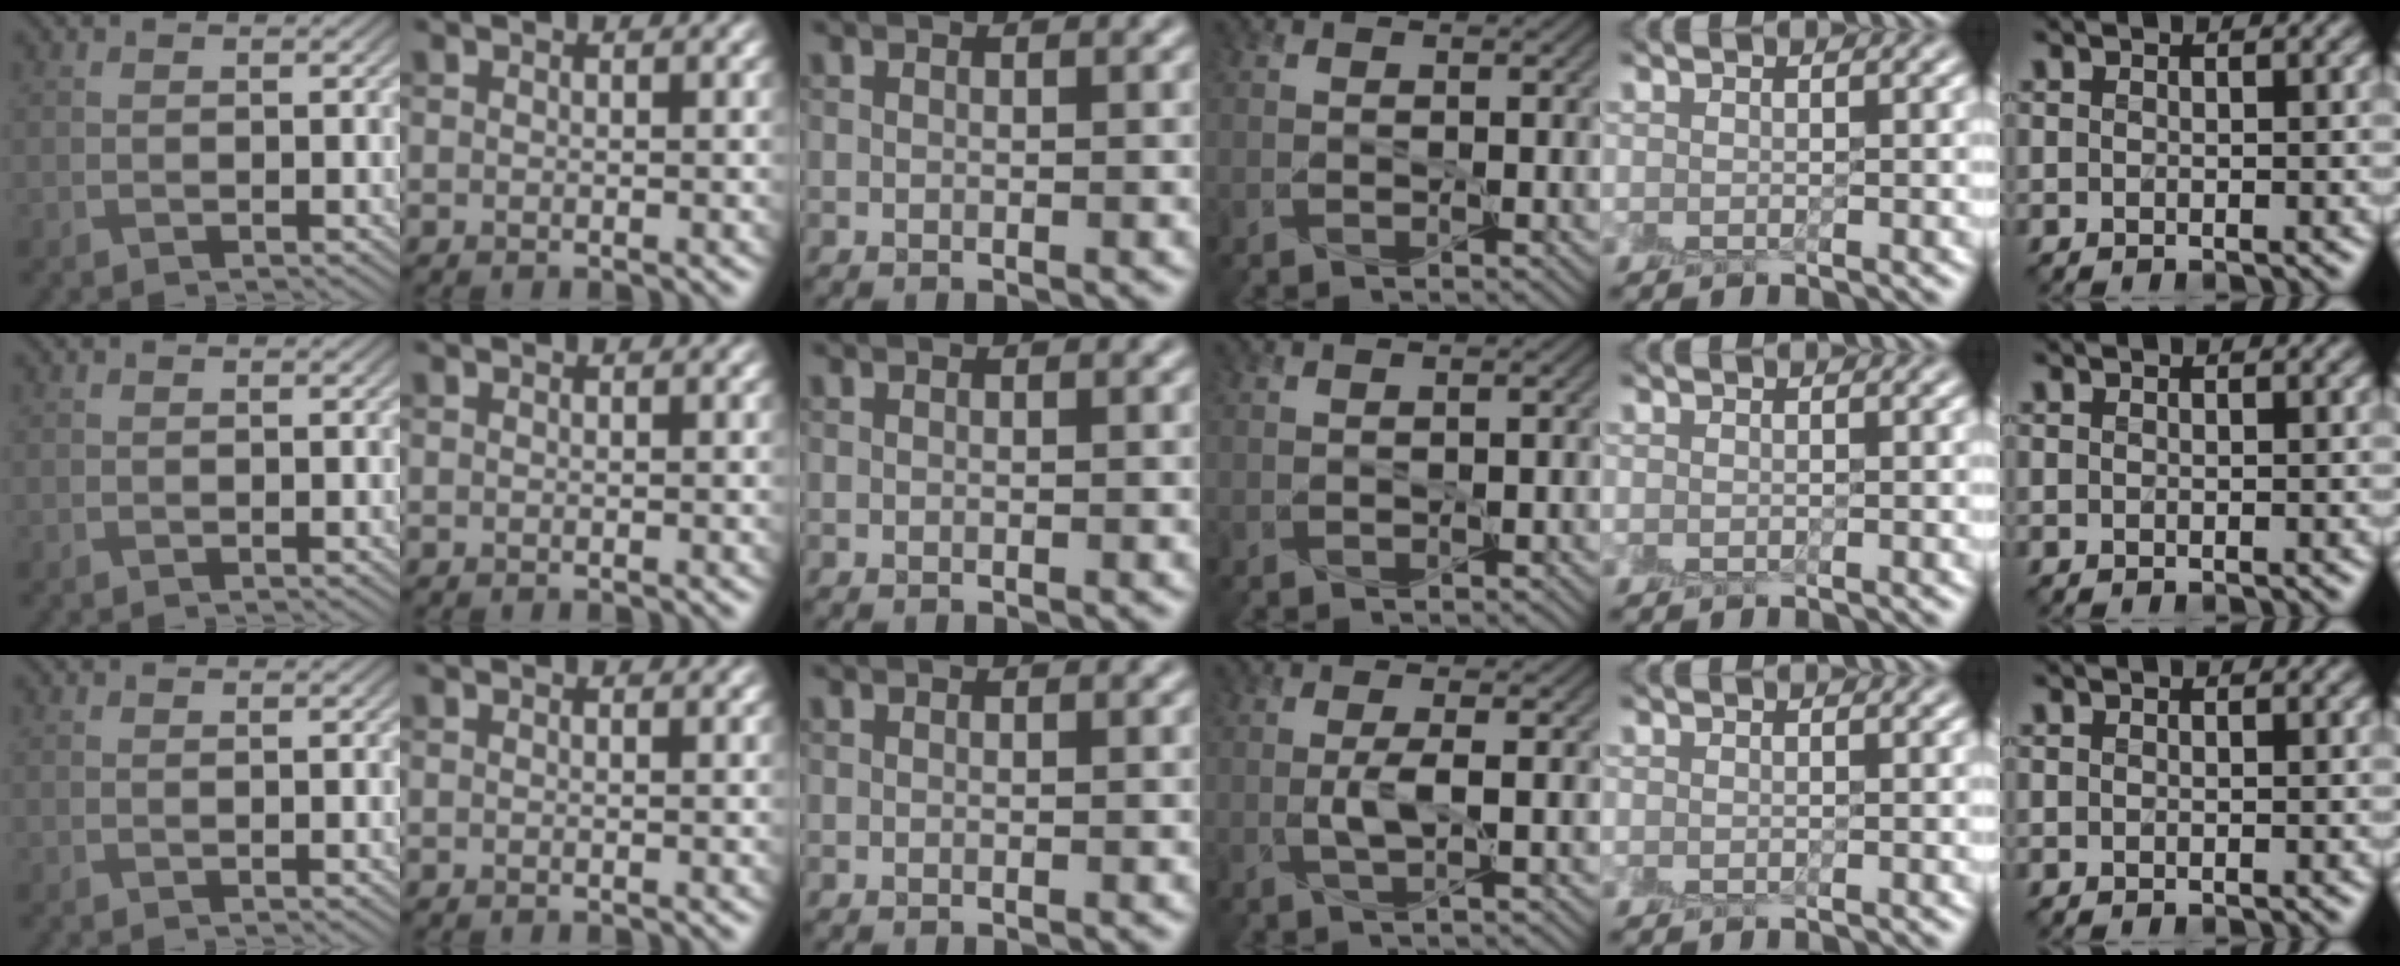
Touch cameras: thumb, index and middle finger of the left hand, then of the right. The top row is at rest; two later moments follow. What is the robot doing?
{"motion": "peel", "object": "lint roller sheet"}